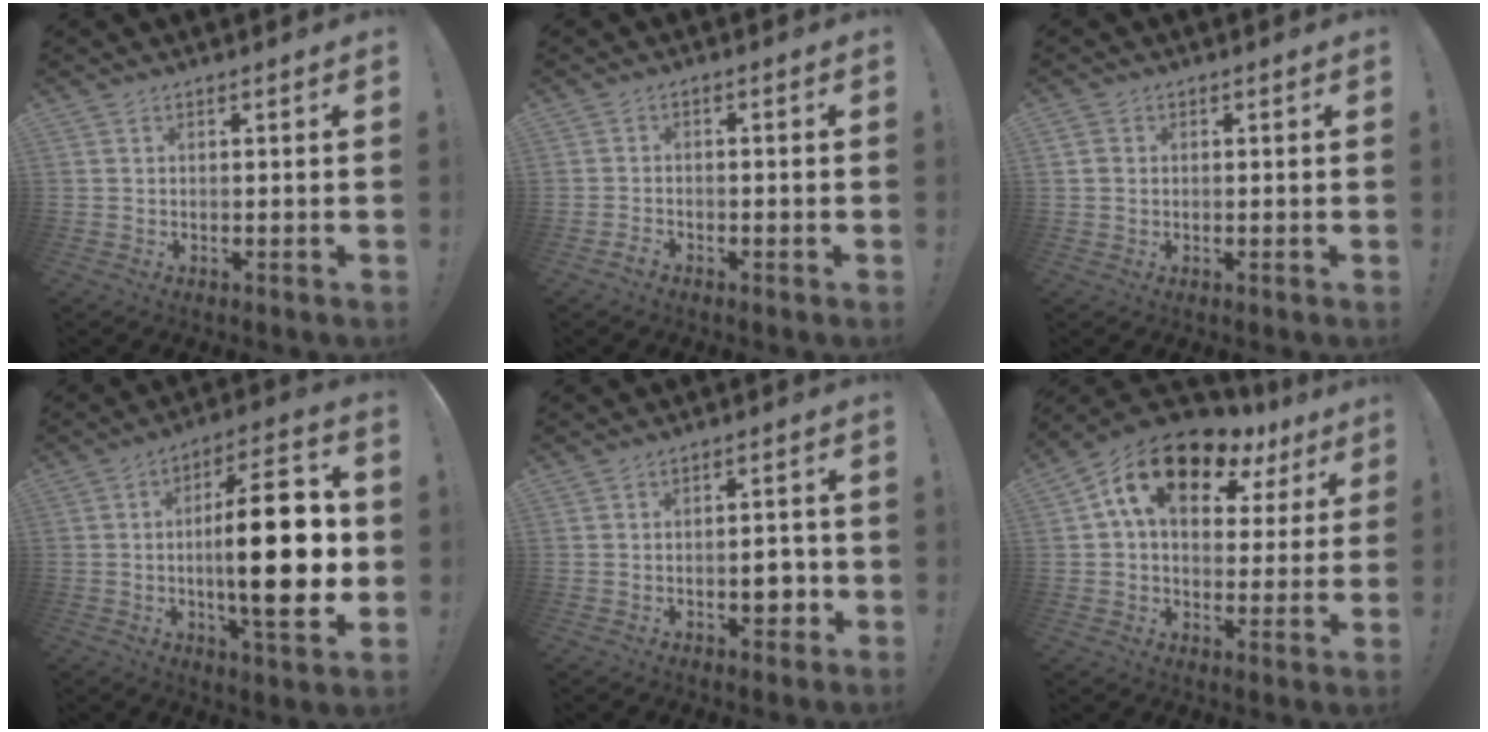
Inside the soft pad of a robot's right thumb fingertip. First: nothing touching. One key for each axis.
{"total": 2.4, "fx": -2.0, "fy": 0.7, "fz": 1.2, "tx": -0.014, "ty": 0.007, "tz": -0.036}
{"total": 2.0, "fx": 0.6, "fy": 1.8, "fz": 0.7, "tx": -0.006, "ty": 0.000, "tz": 0.010}
{"total": 22.5, "fx": -0.9, "fy": 6.3, "fz": 21.5, "tx": -0.341, "ty": -0.006, "tz": -0.021}
{"total": 5.3, "fx": -1.5, "fy": 3.1, "fz": 4.1, "tx": -0.041, "ty": 0.008, "tz": -0.028}
{"total": 16.5, "fx": 8.5, "fy": 9.5, "fz": 10.5, "tx": -0.168, "ty": -0.036, "tz": 0.150}